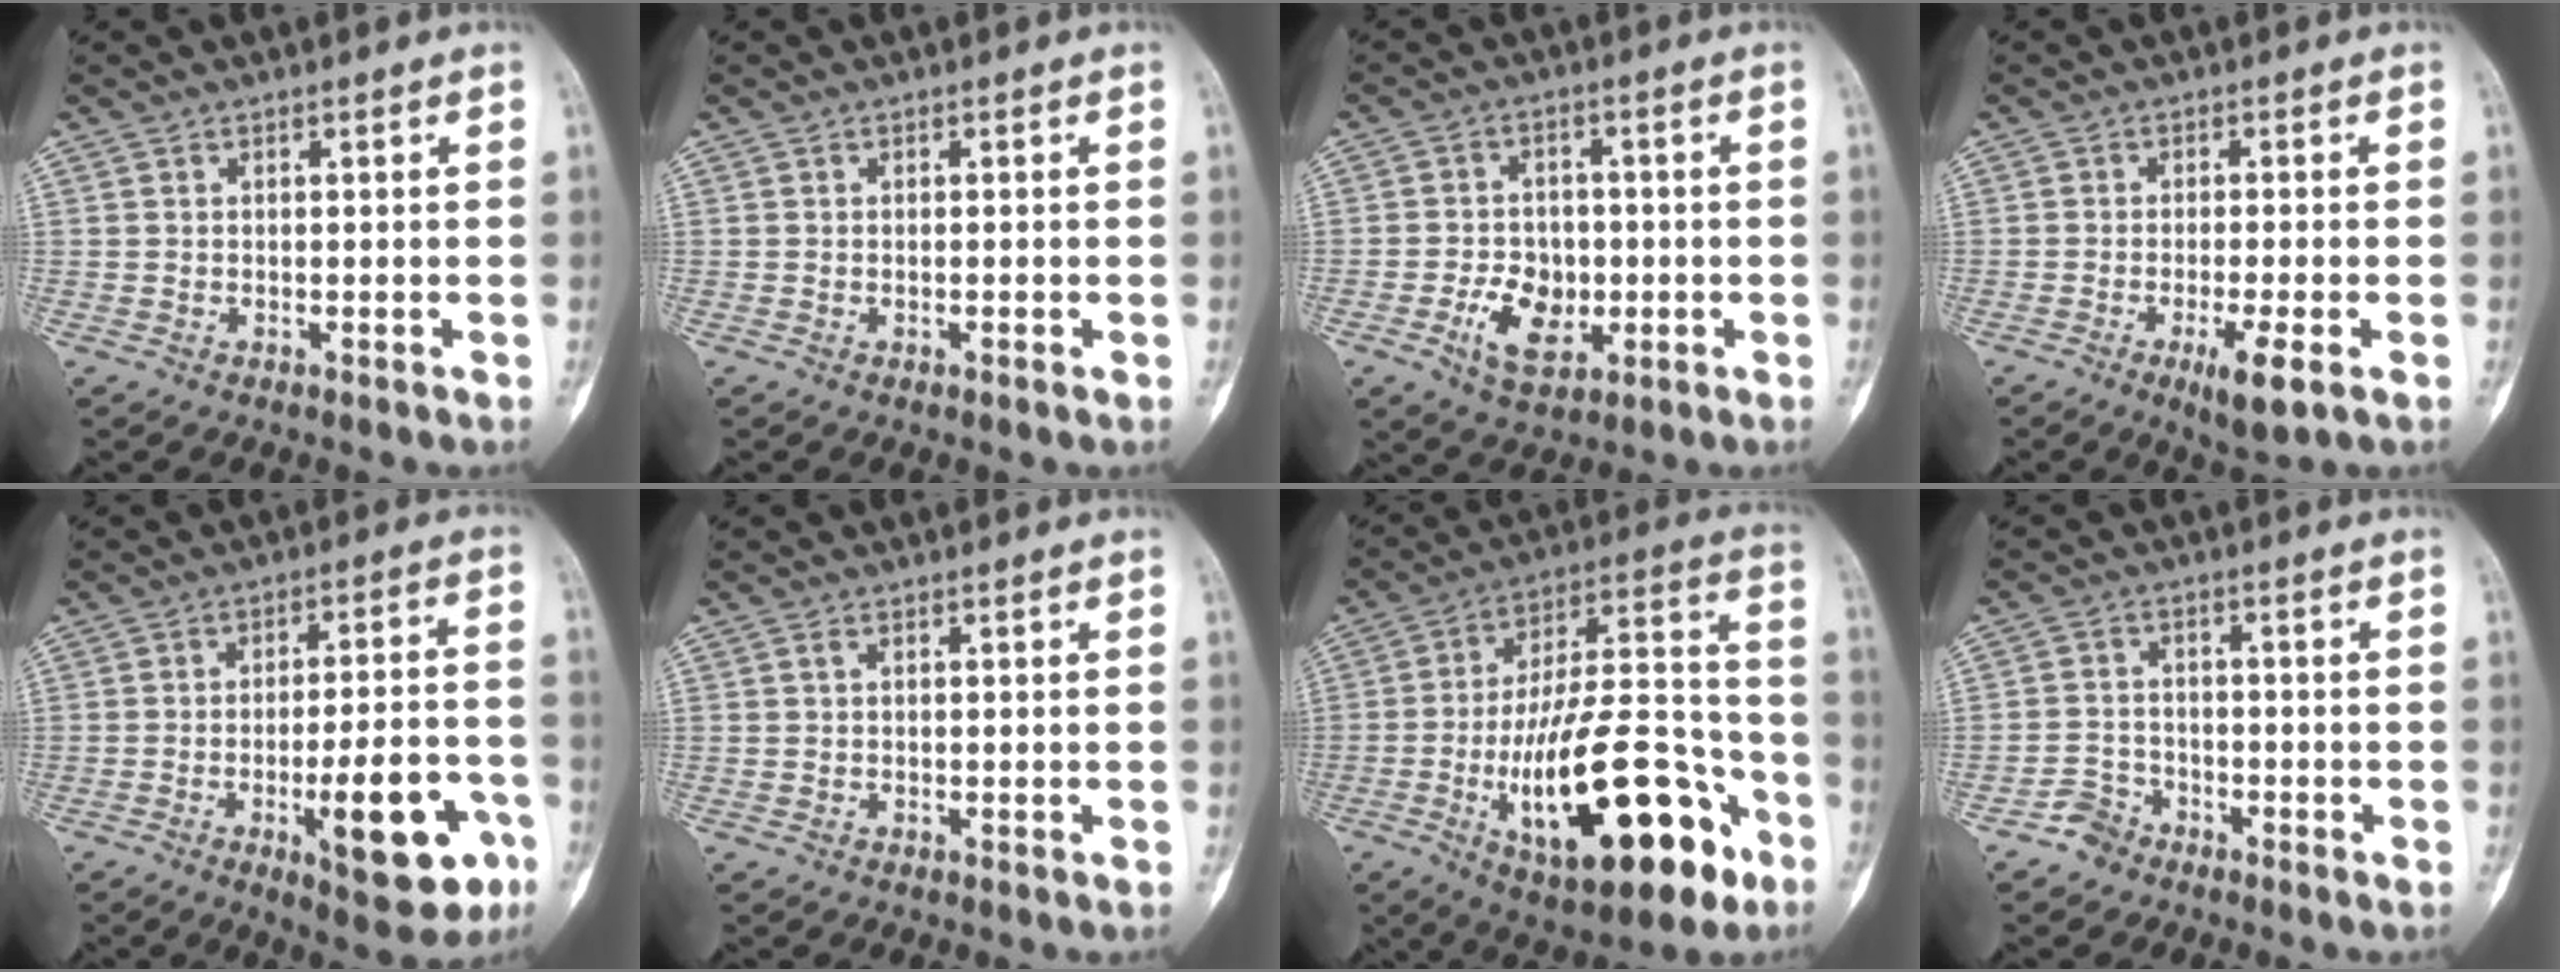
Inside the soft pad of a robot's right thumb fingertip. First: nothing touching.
{"total": 0.7, "force": [-0.1, 0.1, 0.7], "torque": [-0.009, 0.000, -0.001]}
{"total": 6.9, "force": [-2.1, 4.8, 4.5], "torque": [-0.058, 0.007, -0.031]}
{"total": 6.1, "force": [-2.6, 1.1, 5.4], "torque": [-0.096, -0.008, -0.041]}
{"total": 16.2, "force": [-6.1, 5.2, 14.1], "torque": [-0.180, 0.027, -0.078]}
{"total": 0.6, "force": [0.2, 0.3, 0.4], "torque": [-0.010, 0.001, 0.003]}
{"total": 28.7, "force": [-11.3, 11.2, 23.9], "torque": [-0.372, 0.058, -0.164]}
{"total": 3.6, "force": [-2.7, 2.3, 0.3], "torque": [0.004, 0.019, -0.055]}